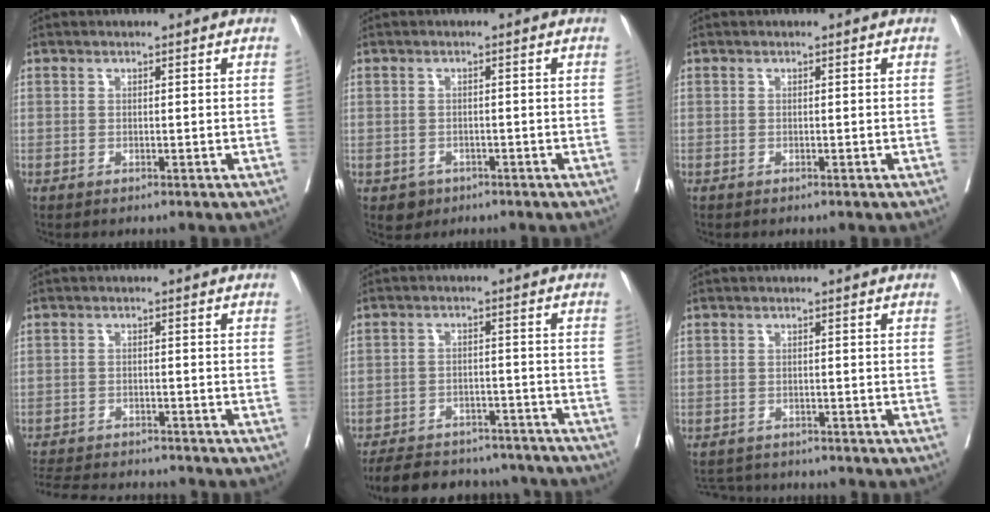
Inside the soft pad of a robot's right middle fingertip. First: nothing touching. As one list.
[{"total": 2.3, "force": [-1.3, 1.9, 0.4], "torque": [-0.003, 0.005, -0.016]}, {"total": 1.1, "force": [-1.0, 0.5, 0.0], "torque": [-0.004, -0.001, -0.017]}, {"total": 11.9, "force": [-11.0, 2.3, 3.9], "torque": [-0.076, -0.004, -0.156]}, {"total": 17.5, "force": [-15.7, 5.6, 5.2], "torque": [-0.109, 0.006, -0.208]}, {"total": 3.8, "force": [-3.7, 0.9, 0.0], "torque": [0.004, -0.009, -0.059]}]